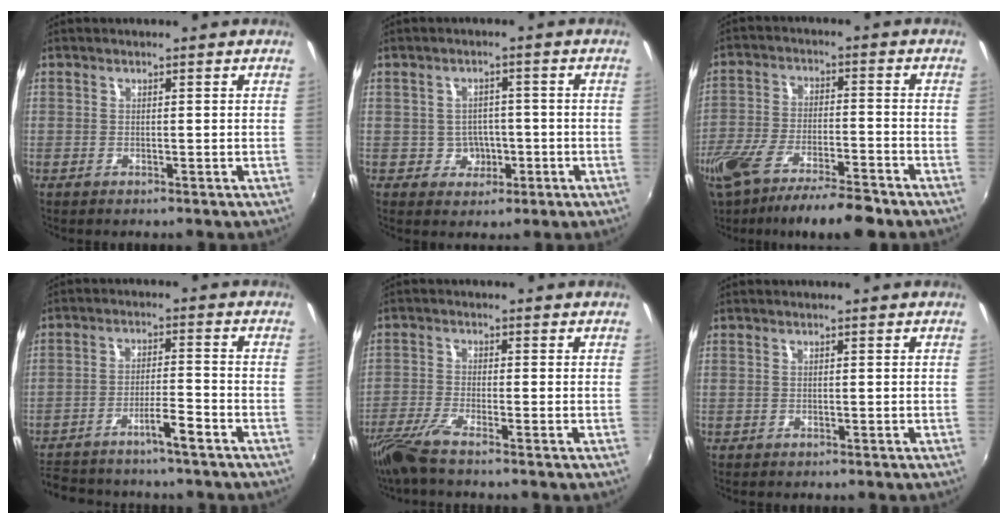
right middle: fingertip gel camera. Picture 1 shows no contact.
{"total": 4.1, "force": [-1.2, 3.8, 0.8], "torque": [-0.019, 0.014, -0.006]}
{"total": 14.8, "force": [-11.3, 3.1, 9.0], "torque": [-0.189, -0.038, -0.195]}
{"total": 7.5, "force": [-6.5, 0.8, 3.7], "torque": [-0.080, 0.015, -0.112]}
{"total": 5.6, "force": [-4.4, -0.1, 3.5], "torque": [-0.089, -0.018, -0.089]}
{"total": 0.0}